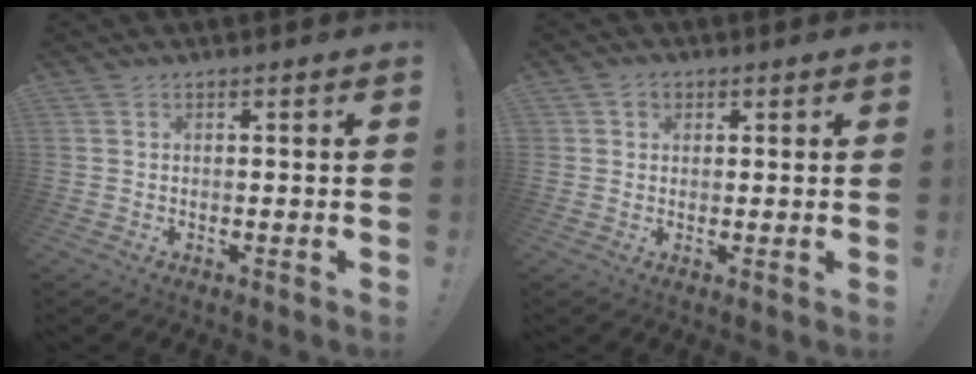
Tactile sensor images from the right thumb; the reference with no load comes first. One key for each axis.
{"total": 2.5, "fx": 1.2, "fy": 2.1, "fz": 0.6, "tx": -0.009, "ty": -0.002, "tz": 0.021}